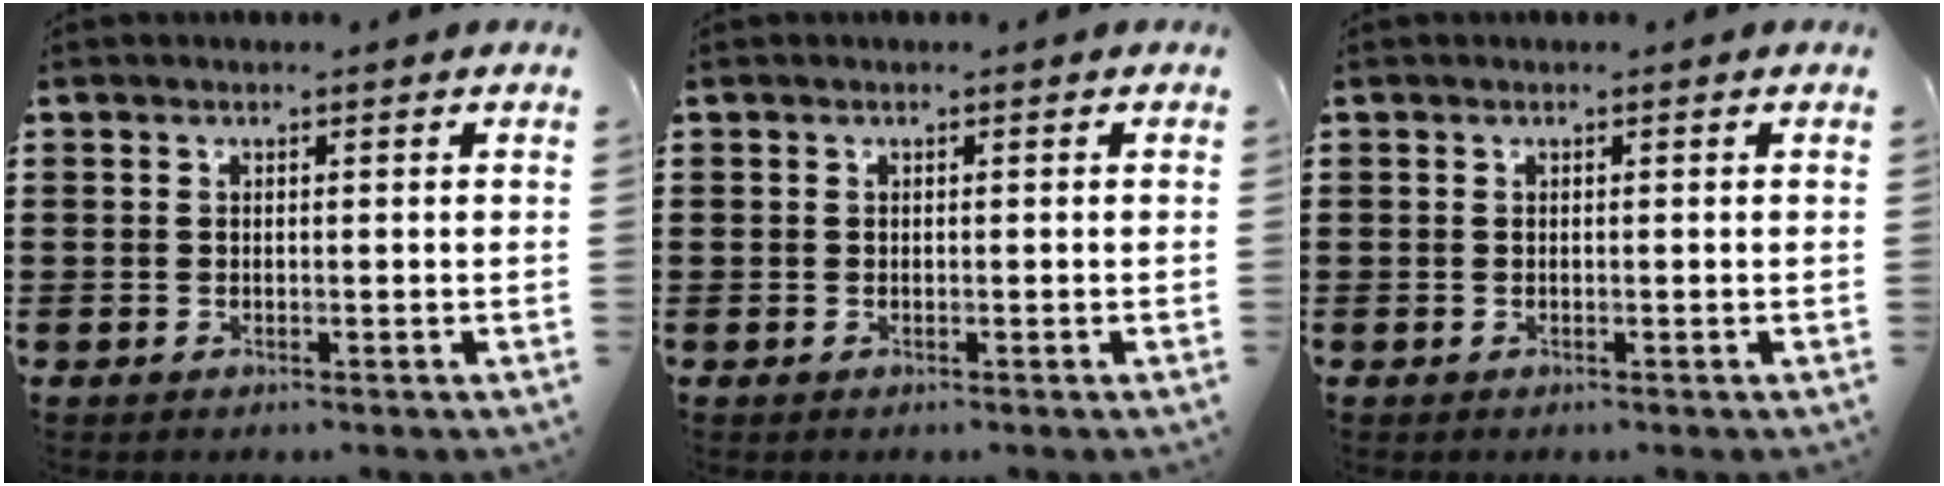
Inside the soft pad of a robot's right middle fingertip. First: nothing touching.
{"total": 0.0}
{"total": 0.0}